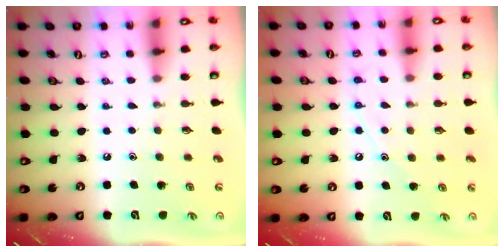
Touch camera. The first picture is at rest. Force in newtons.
{"total": 7.8, "press": 7.8, "slide": 0.8}